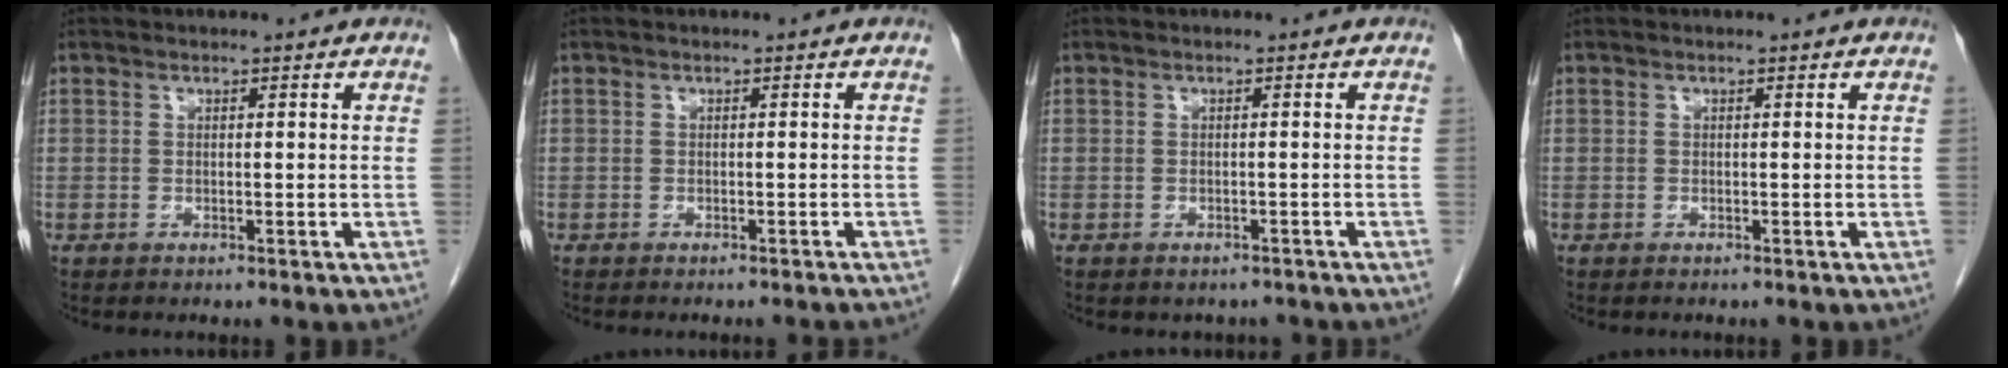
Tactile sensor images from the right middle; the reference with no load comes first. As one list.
[{"total": 5.1, "force": [-4.8, 0.5, 1.7], "torque": [-0.019, -0.013, -0.052]}, {"total": 2.5, "force": [-2.1, 1.2, 0.1], "torque": [0.001, 0.004, -0.029]}, {"total": 0.0}]